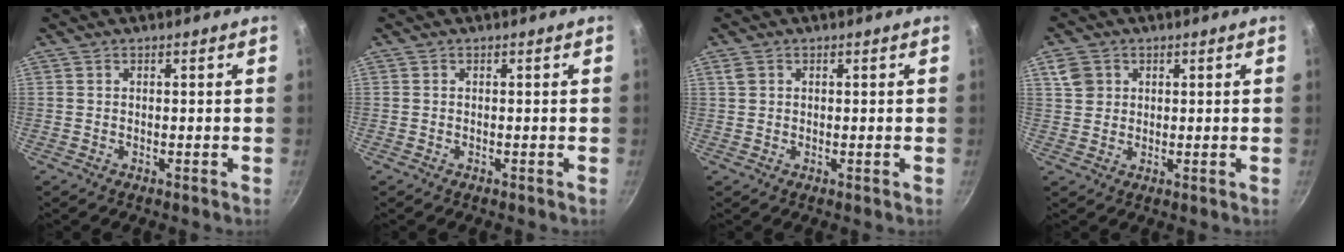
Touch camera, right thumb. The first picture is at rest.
{"total": 0.0}
{"total": 1.5, "force": [0.5, 1.2, 0.8], "torque": [-0.012, 0.002, 0.009]}
{"total": 4.5, "force": [1.6, 3.8, 1.7], "torque": [-0.016, 0.003, 0.032]}